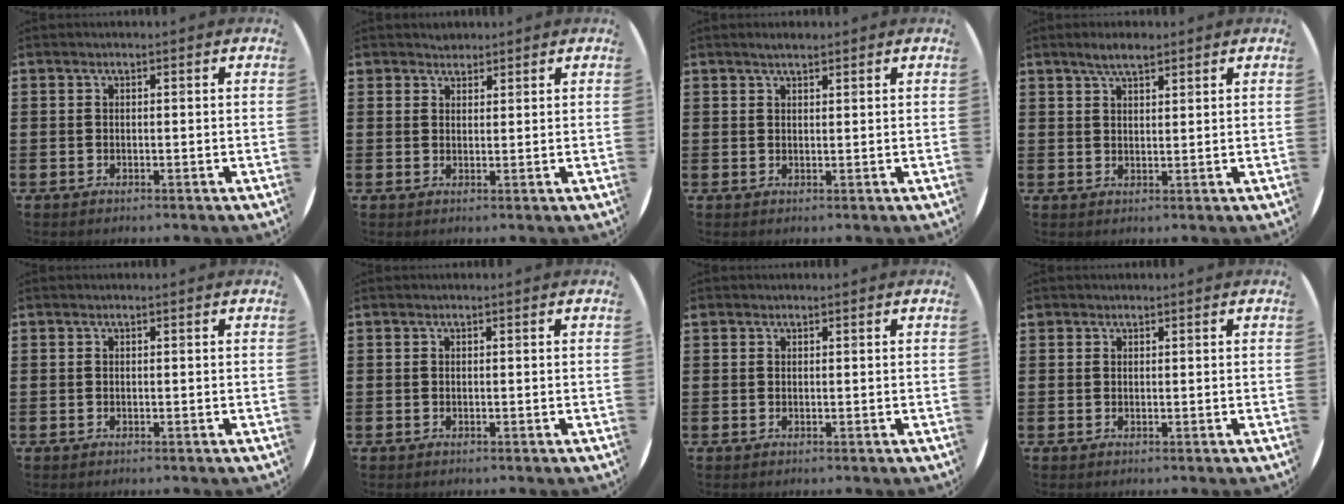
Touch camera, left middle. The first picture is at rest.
{"total": 1.7, "force": [1.6, 0.6, -0.2], "torque": [0.001, 0.004, 0.032]}
{"total": 1.5, "force": [1.3, 0.3, 0.7], "torque": [-0.015, 0.004, 0.023]}
{"total": 3.2, "force": [2.5, 0.9, 1.7], "torque": [-0.029, 0.001, 0.044]}
{"total": 0.0}
{"total": 0.0}
{"total": 0.0}
{"total": 0.5, "force": [0.5, 0.2, -0.1], "torque": [0.003, 0.004, 0.009]}